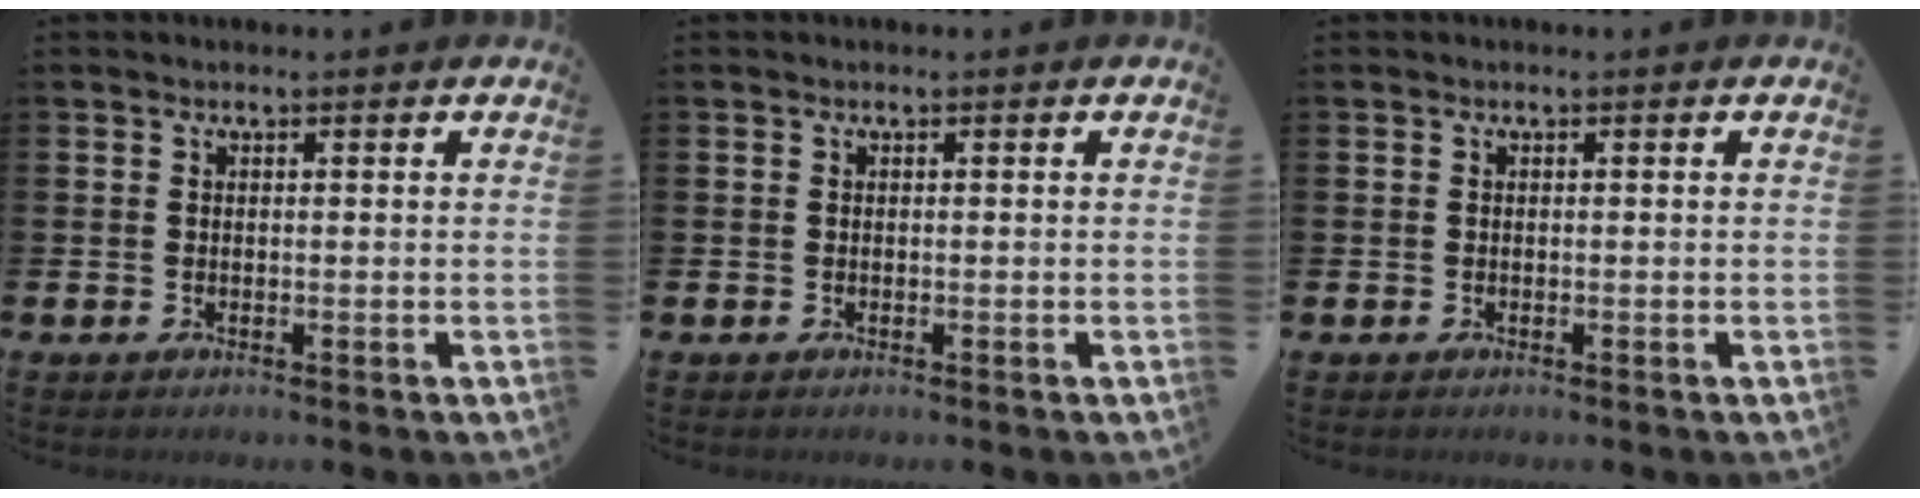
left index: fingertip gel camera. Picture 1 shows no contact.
{"total": 0.0}
{"total": 0.0}